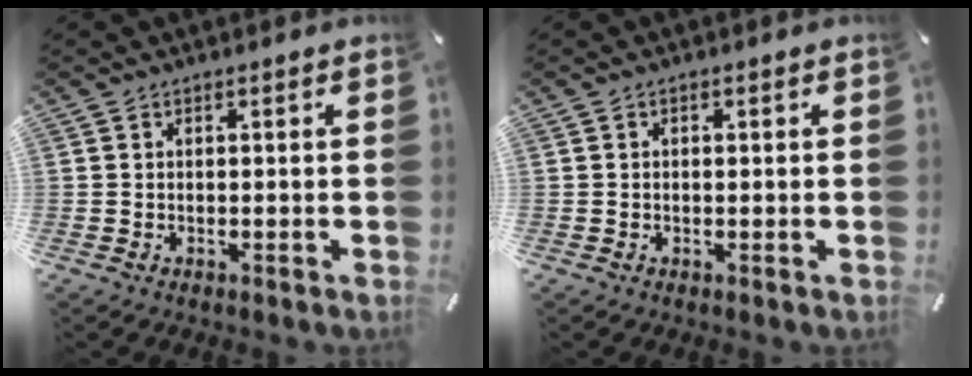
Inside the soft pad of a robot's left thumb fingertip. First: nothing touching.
{"total": 0.6, "force": [-0.1, 0.3, 0.5], "torque": [-0.009, 0.000, -0.002]}